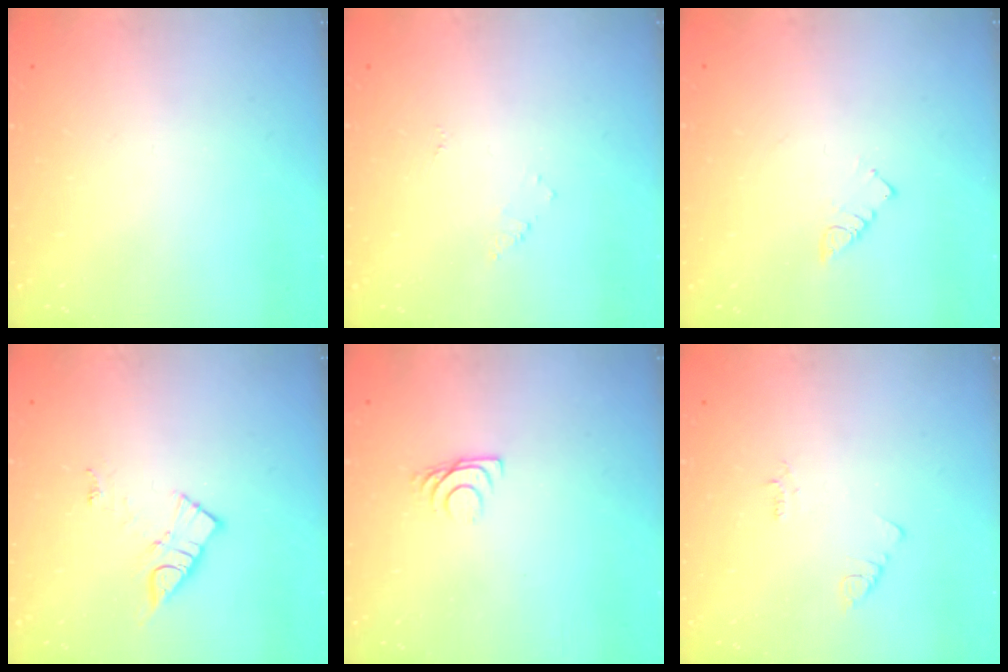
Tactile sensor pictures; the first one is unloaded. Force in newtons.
{"total": 4.7, "press": 4.7, "slide": 0.6}
{"total": 2.9, "press": 2.9, "slide": 0.5}
{"total": 9.4, "press": 9.4, "slide": 0.5}
{"total": 5.4, "press": 5.3, "slide": 0.7}
{"total": 1.9, "press": 1.9, "slide": 0.3}